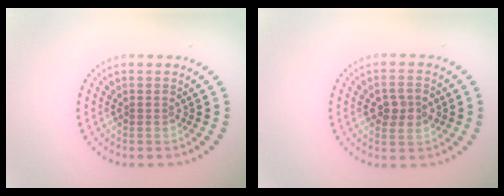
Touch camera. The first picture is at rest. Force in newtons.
{"total": 2.4, "press": 2.4, "slide": 0.2}